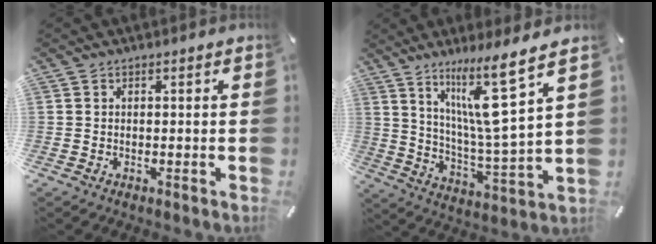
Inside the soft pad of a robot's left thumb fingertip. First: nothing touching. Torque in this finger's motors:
{"motor_torque": [1.06, -0.29, 1.69, -1.08, 0.19]}